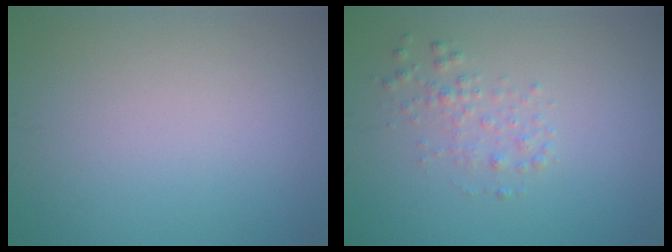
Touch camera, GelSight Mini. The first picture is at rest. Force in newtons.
{"total": 1.6, "press": 1.6, "slide": 0.0}